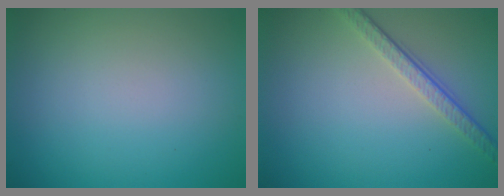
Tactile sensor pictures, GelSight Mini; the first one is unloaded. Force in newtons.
{"total": 3.5, "press": 2.4, "slide": 2.5}